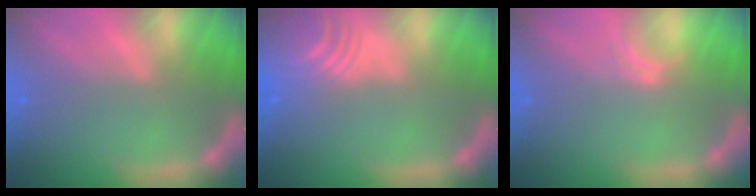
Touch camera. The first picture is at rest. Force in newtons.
{"total": 9.6}
{"total": 1.0}